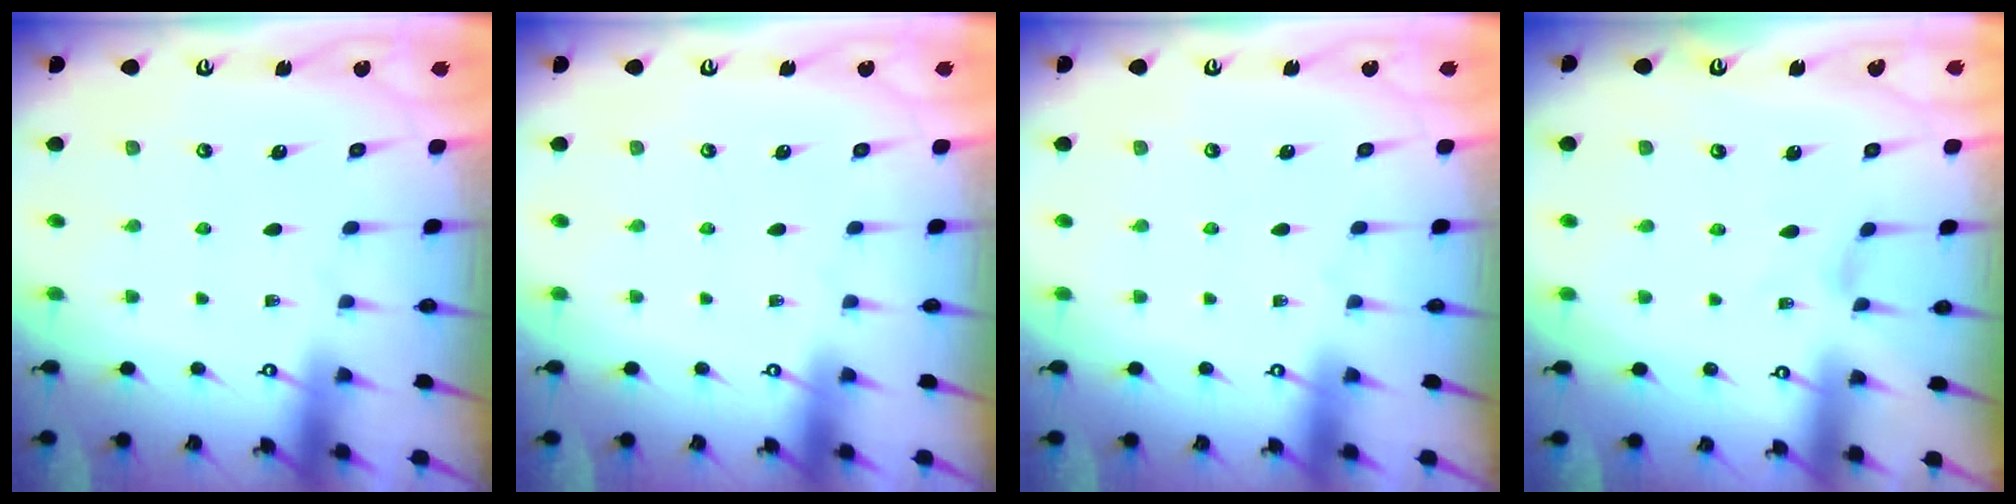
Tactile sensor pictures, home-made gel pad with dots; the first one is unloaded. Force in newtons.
{"total": 0.0}
{"total": 0.0}
{"total": 0.0}